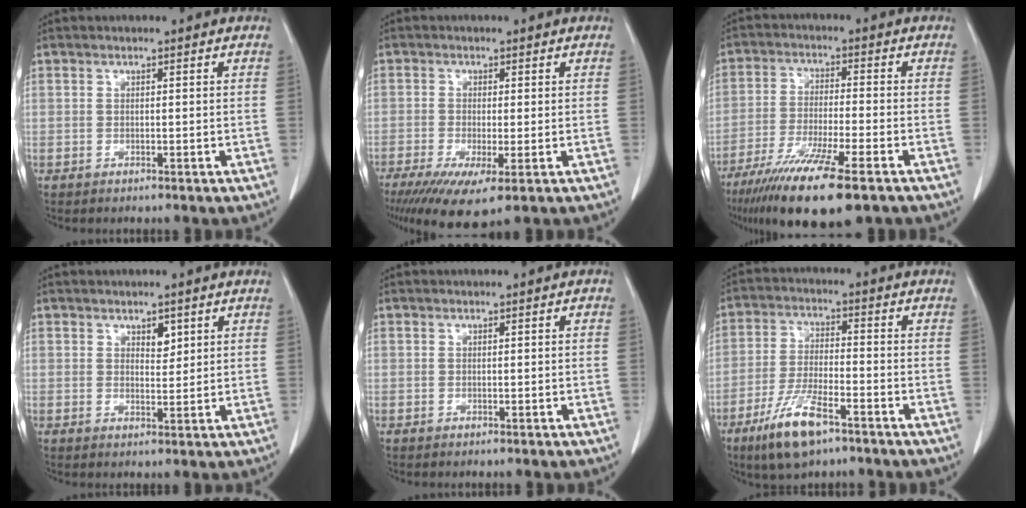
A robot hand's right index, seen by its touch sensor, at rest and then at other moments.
{"total": 8.2, "force": [-4.3, 1.7, 6.7], "torque": [-0.104, -0.022, -0.069]}
{"total": 14.9, "force": [-9.9, 1.4, 11.0], "torque": [-0.196, -0.042, -0.168]}
{"total": 2.2, "force": [1.3, 1.1, 1.4], "torque": [-0.019, -0.005, 0.023]}
{"total": 0.0}
{"total": 9.7, "force": [-6.0, 2.4, 7.3], "torque": [-0.148, -0.016, -0.107]}